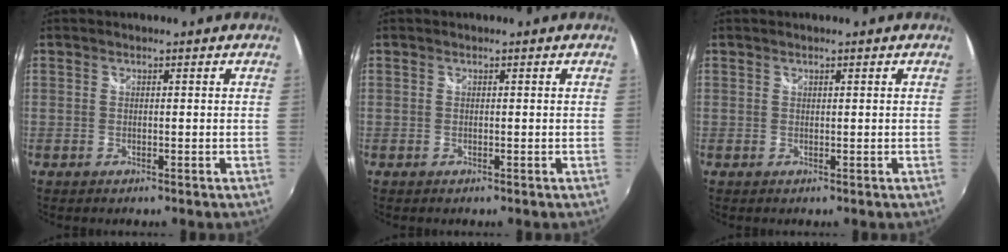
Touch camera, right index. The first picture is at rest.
{"total": 0.0}
{"total": 0.0}